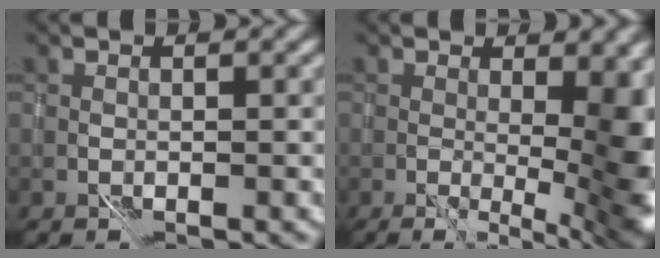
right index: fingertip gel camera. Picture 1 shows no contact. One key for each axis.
{"total": 11.5, "fx": 1.0, "fy": 3.9, "fz": 10.8, "tx": -0.093, "ty": 0.010, "tz": 0.027}